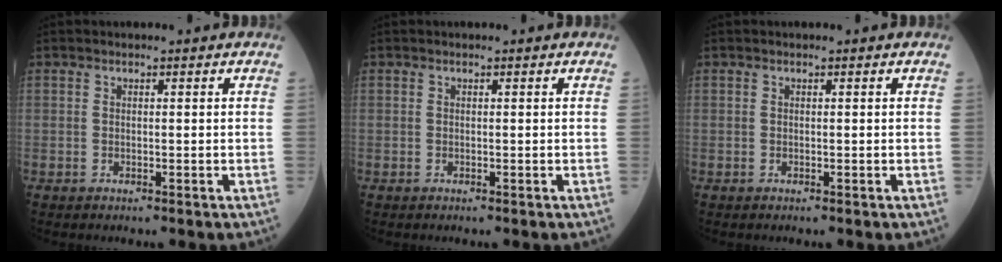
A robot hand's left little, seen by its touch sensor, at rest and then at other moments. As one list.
[{"total": 0.0}, {"total": 0.0}]